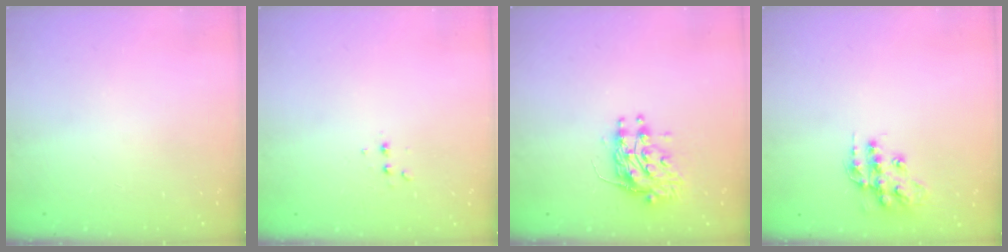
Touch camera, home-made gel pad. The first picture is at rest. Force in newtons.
{"total": 2.6, "press": 2.5, "slide": 0.8}
{"total": 10.0, "press": 9.9, "slide": 0.8}
{"total": 12.5, "press": 12.5, "slide": 0.9}